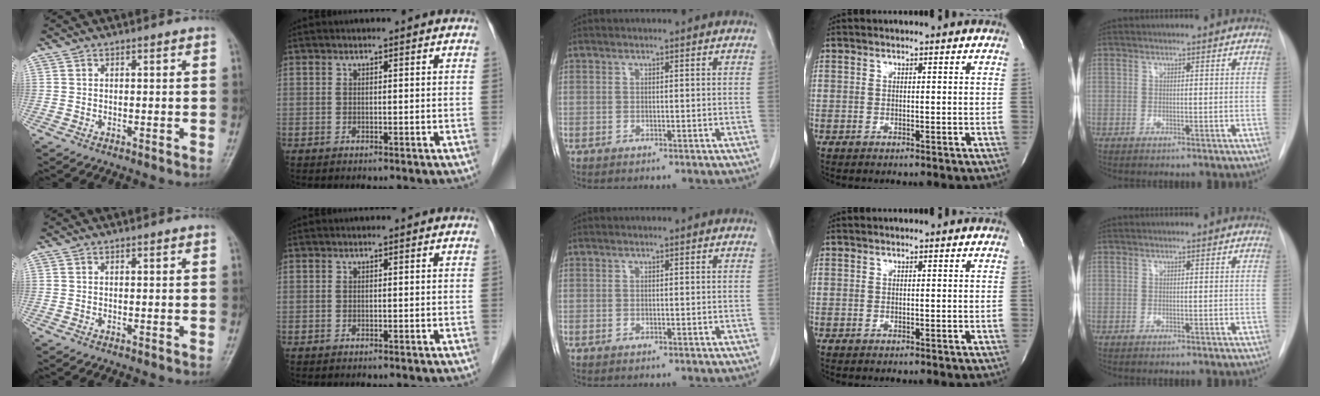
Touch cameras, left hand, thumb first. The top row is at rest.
{}